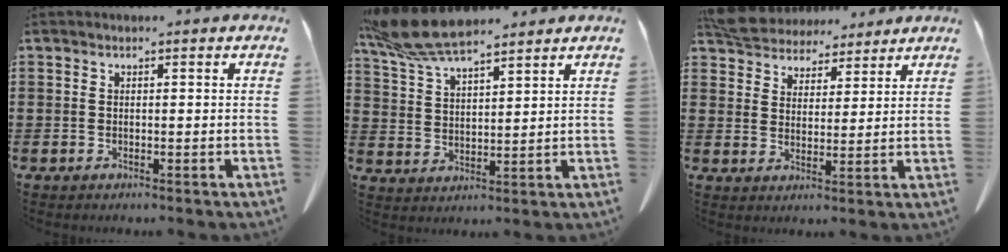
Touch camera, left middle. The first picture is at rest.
{"total": 8.9, "force": [7.5, 1.7, 4.4], "torque": [-0.109, -0.019, 0.141]}
{"total": 6.0, "force": [5.7, 1.7, 0.5], "torque": [-0.038, -0.021, 0.109]}